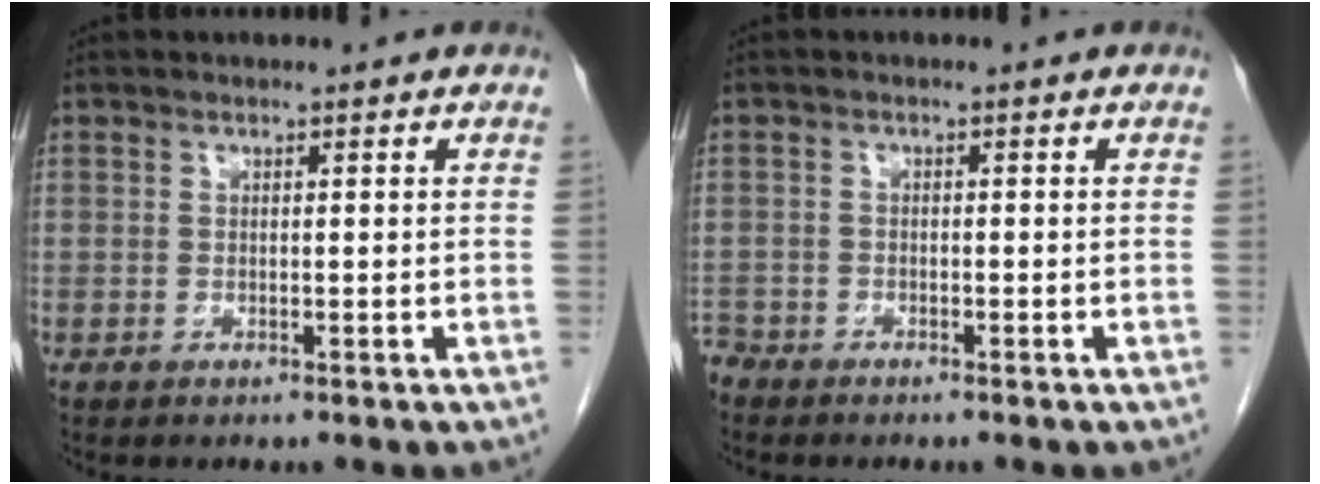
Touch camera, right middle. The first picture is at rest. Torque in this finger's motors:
{"motor_torque": [-0.12, -0.09, 0.01, -0.01]}